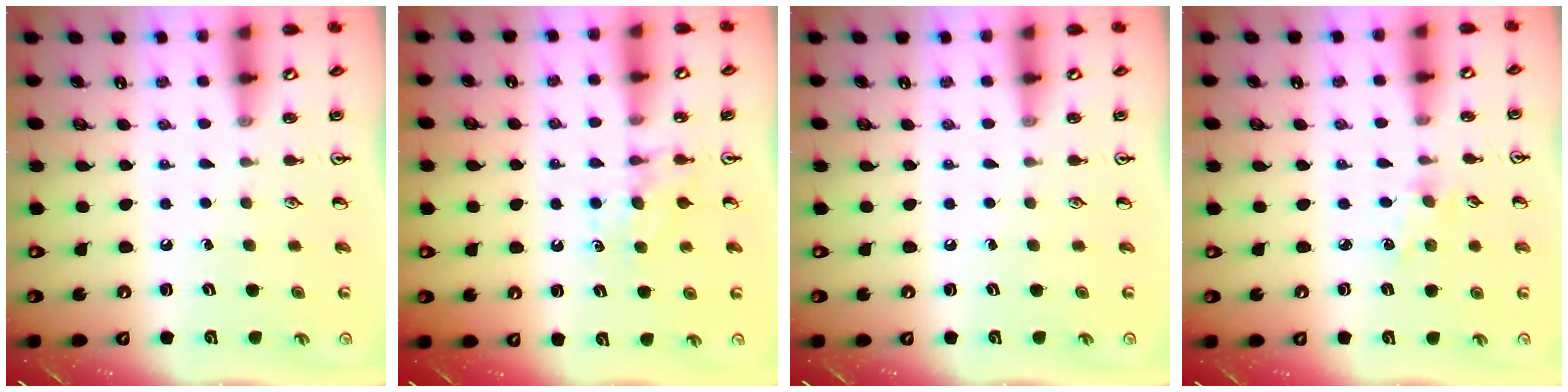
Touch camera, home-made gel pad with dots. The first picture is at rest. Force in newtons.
{"total": 5.6, "press": 5.6, "slide": 0.8}
{"total": 0.0}
{"total": 2.1, "press": 2.0, "slide": 0.4}